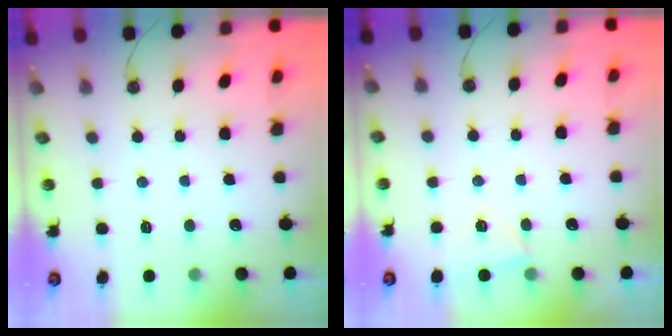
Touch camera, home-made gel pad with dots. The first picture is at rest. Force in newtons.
{"total": 4.4, "press": 4.0, "slide": 1.7}